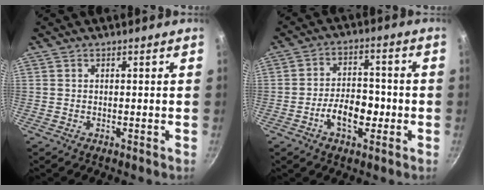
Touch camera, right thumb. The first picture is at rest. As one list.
[{"total": 8.6, "force": [-2.7, 5.0, 6.4], "torque": [-0.082, 0.025, -0.048]}]